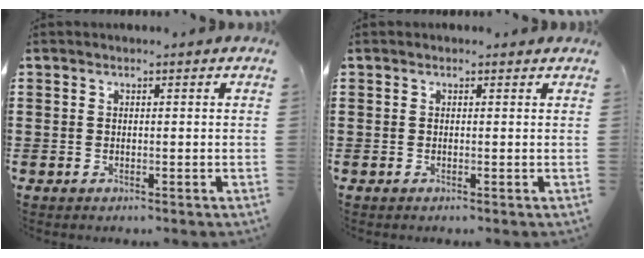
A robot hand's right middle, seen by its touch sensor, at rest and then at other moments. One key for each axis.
{"total": 0.0}